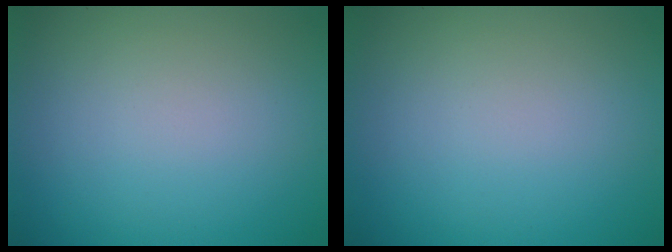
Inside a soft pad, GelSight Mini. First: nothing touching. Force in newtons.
{"total": 0.0}